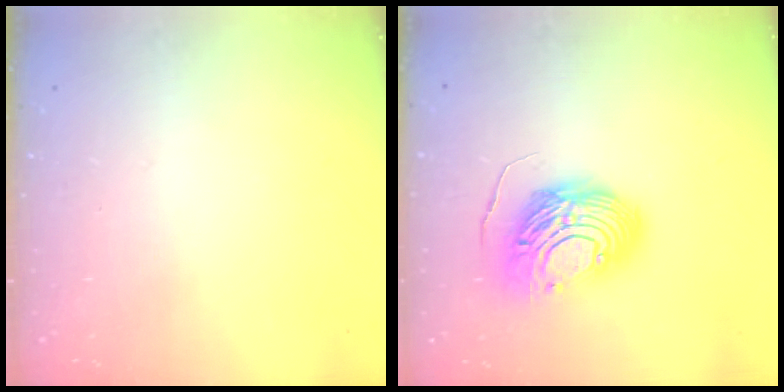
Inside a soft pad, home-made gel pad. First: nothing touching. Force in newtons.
{"total": 14.1, "press": 14.1, "slide": 1.2}